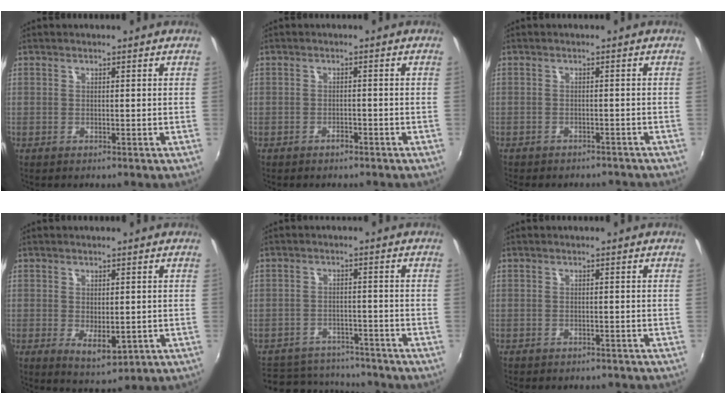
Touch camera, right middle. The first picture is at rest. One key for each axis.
{"total": 1.6, "fx": -1.3, "fy": 0.7, "fz": 0.4, "tx": -0.009, "ty": 0.000, "tz": -0.021}
{"total": 6.2, "fx": -5.6, "fy": 2.1, "fz": 2.0, "tx": -0.048, "ty": -0.015, "tz": -0.074}
{"total": 5.0, "fx": -1.0, "fy": 2.6, "fz": 4.1, "tx": -0.067, "ty": -0.017, "tz": -0.009}
{"total": 13.6, "fx": -11.9, "fy": 5.5, "fz": 3.8, "tx": -0.099, "ty": 0.020, "tz": -0.164}
{"total": 3.9, "fx": -3.5, "fy": 1.3, "fz": 1.1, "tx": -0.028, "ty": -0.012, "tz": -0.046}